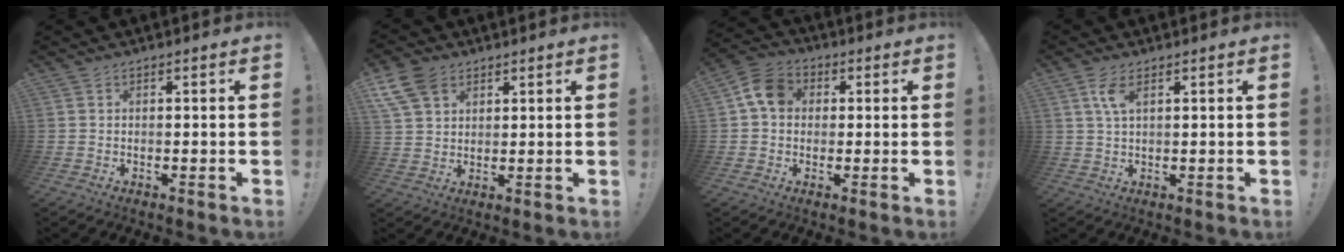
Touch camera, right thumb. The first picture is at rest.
{"total": 9.7, "force": [5.4, 6.4, 4.9], "torque": [-0.098, -0.016, 0.109]}
{"total": 9.5, "force": [2.1, 7.4, 5.5], "torque": [-0.084, 0.015, 0.046]}
{"total": 4.8, "force": [1.9, 2.0, 3.9], "torque": [-0.073, 0.001, 0.033]}